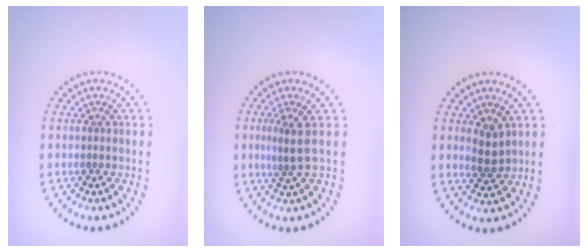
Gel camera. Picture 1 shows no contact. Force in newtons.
{"total": 1.9, "press": 1.4, "slide": 1.4}
{"total": 2.1, "press": 2.0, "slide": 0.7}